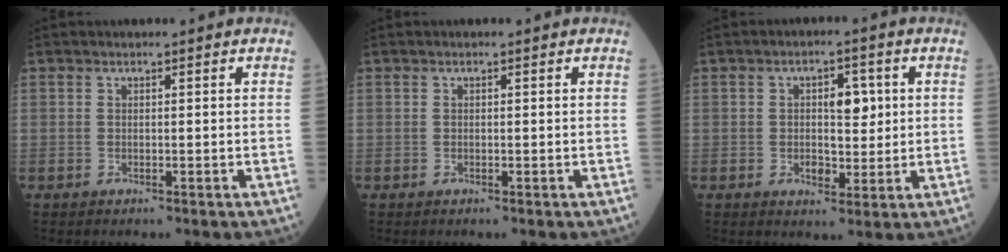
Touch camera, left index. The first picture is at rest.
{"total": 0.0}
{"total": 5.4, "force": [1.0, 3.0, 4.4], "torque": [-0.063, 0.009, 0.021]}